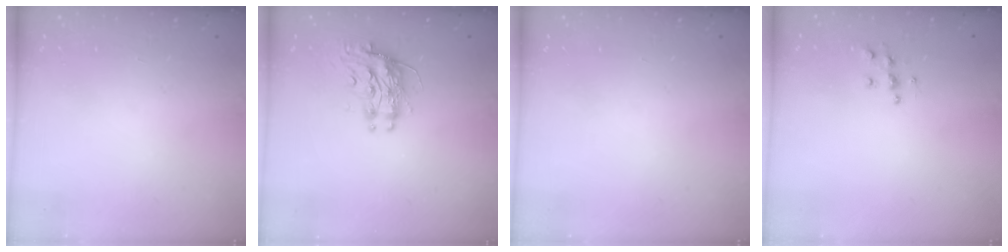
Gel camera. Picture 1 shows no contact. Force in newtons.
{"total": 9.6, "press": 9.5, "slide": 0.7}
{"total": 0.0}
{"total": 5.5, "press": 5.5, "slide": 0.3}